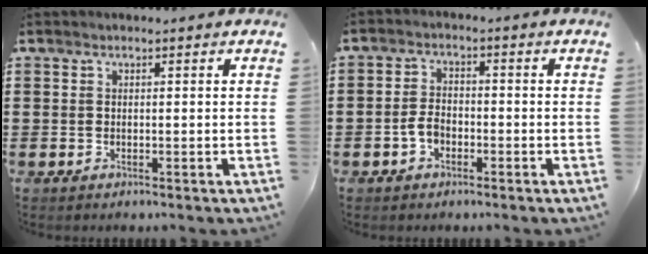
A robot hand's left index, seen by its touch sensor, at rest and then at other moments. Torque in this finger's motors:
{"motor_torque": [0.62, 0.46, 0.26, 0.02]}